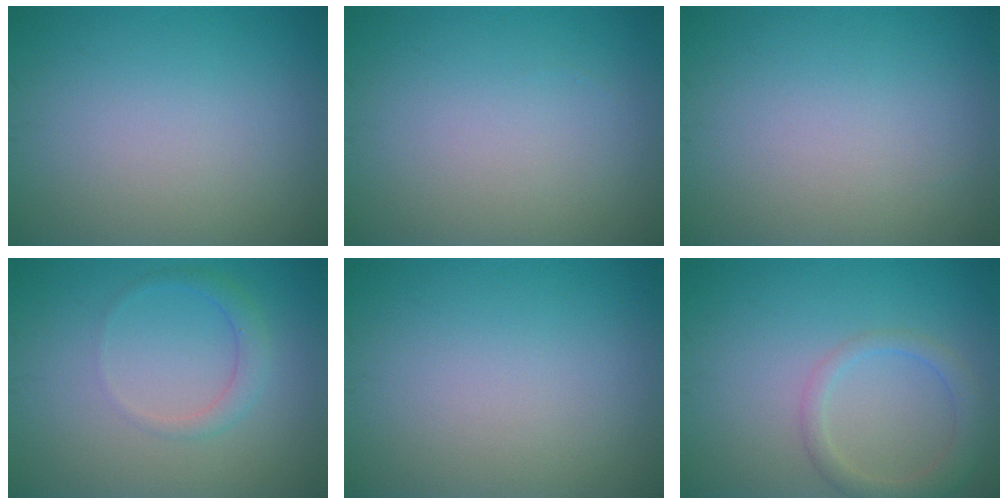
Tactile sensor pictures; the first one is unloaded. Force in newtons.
{"total": 0.0}
{"total": 0.0}
{"total": 1.8, "press": 1.8, "slide": 0.1}
{"total": 0.0}
{"total": 2.7, "press": 2.7, "slide": 0.1}